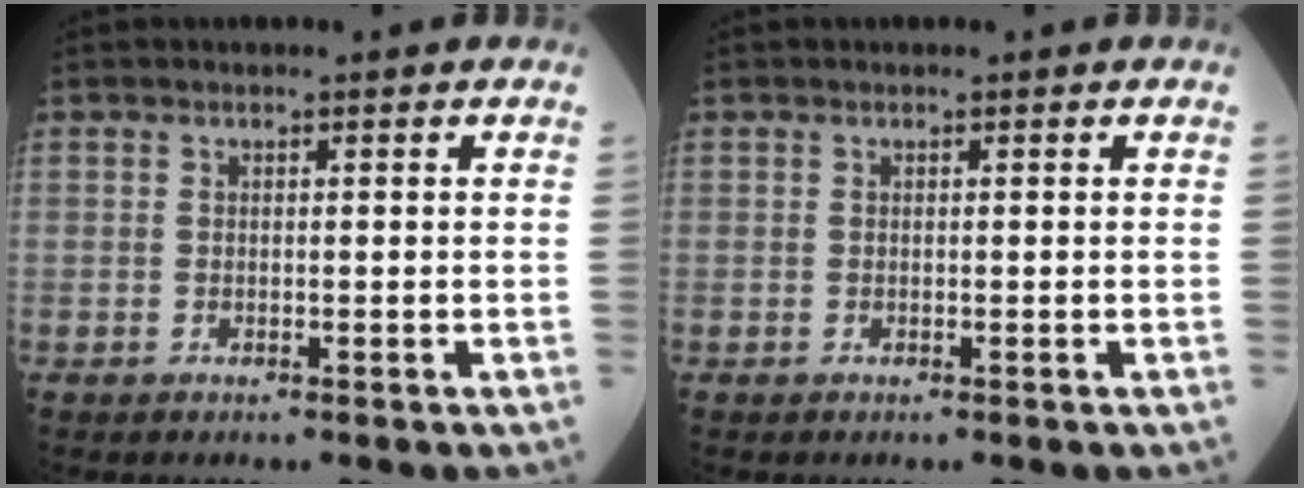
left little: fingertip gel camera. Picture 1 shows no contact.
{"total": 0.0}